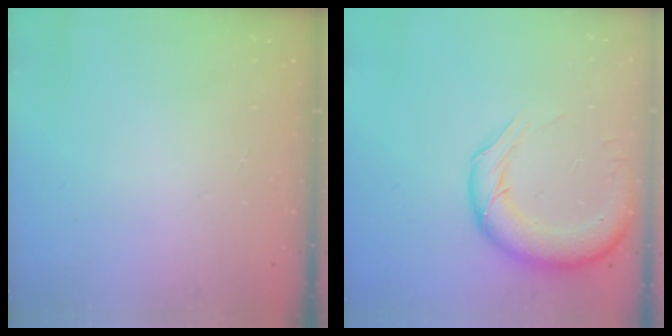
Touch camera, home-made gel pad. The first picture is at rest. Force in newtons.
{"total": 13.8, "press": 13.4, "slide": 3.5}